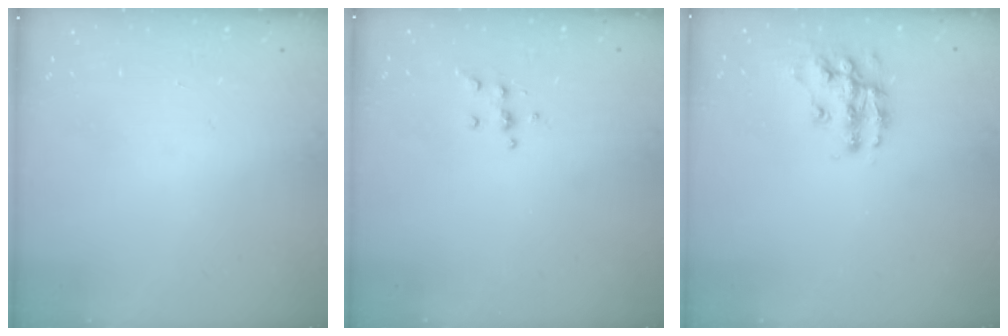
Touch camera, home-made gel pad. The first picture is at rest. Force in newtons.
{"total": 4.2, "press": 4.2, "slide": 0.4}
{"total": 12.2, "press": 12.1, "slide": 0.6}